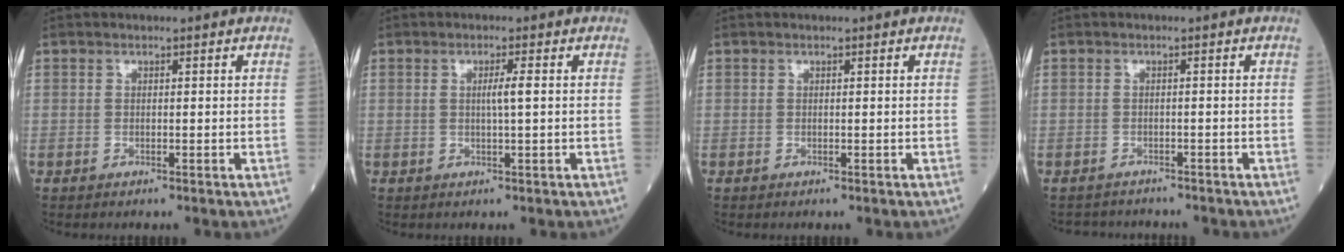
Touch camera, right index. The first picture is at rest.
{"total": 1.9, "force": [0.3, -0.2, 1.9], "torque": [-0.037, 0.002, 0.006]}
{"total": 0.0}
{"total": 4.1, "force": [-3.9, 1.3, 0.1], "torque": [0.000, 0.000, -0.055]}